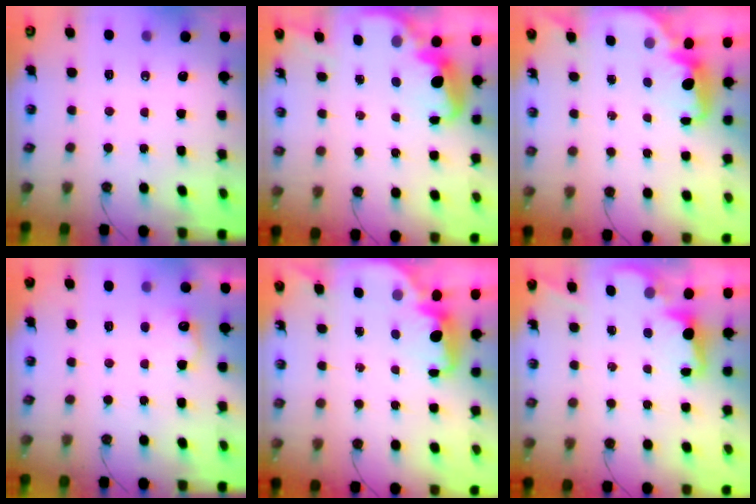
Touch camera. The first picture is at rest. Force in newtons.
{"total": 3.3, "press": 3.2, "slide": 0.5}
{"total": 2.4, "press": 2.3, "slide": 0.6}
{"total": 7.2, "press": 7.1, "slide": 1.3}
{"total": 2.4, "press": 2.3, "slide": 0.6}
{"total": 1.5, "press": 1.4, "slide": 0.7}